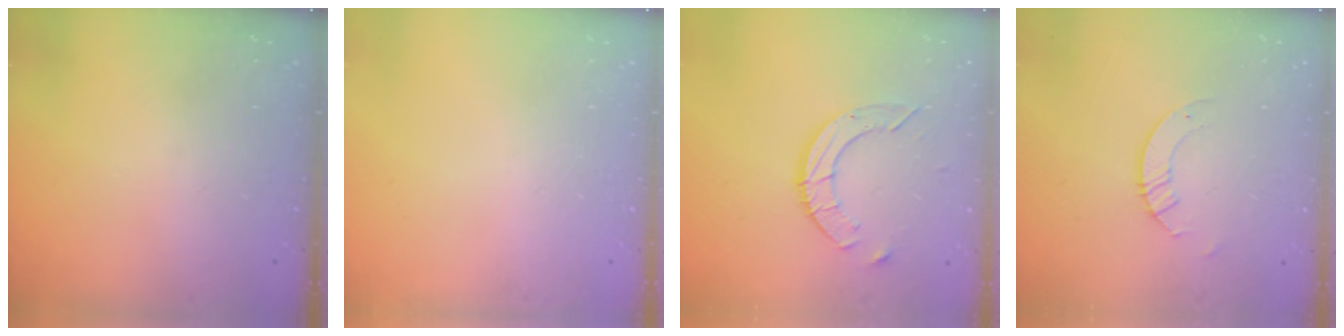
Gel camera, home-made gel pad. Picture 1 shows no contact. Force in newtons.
{"total": 0.0}
{"total": 9.0, "press": 9.0, "slide": 0.7}
{"total": 3.2, "press": 3.2, "slide": 0.2}